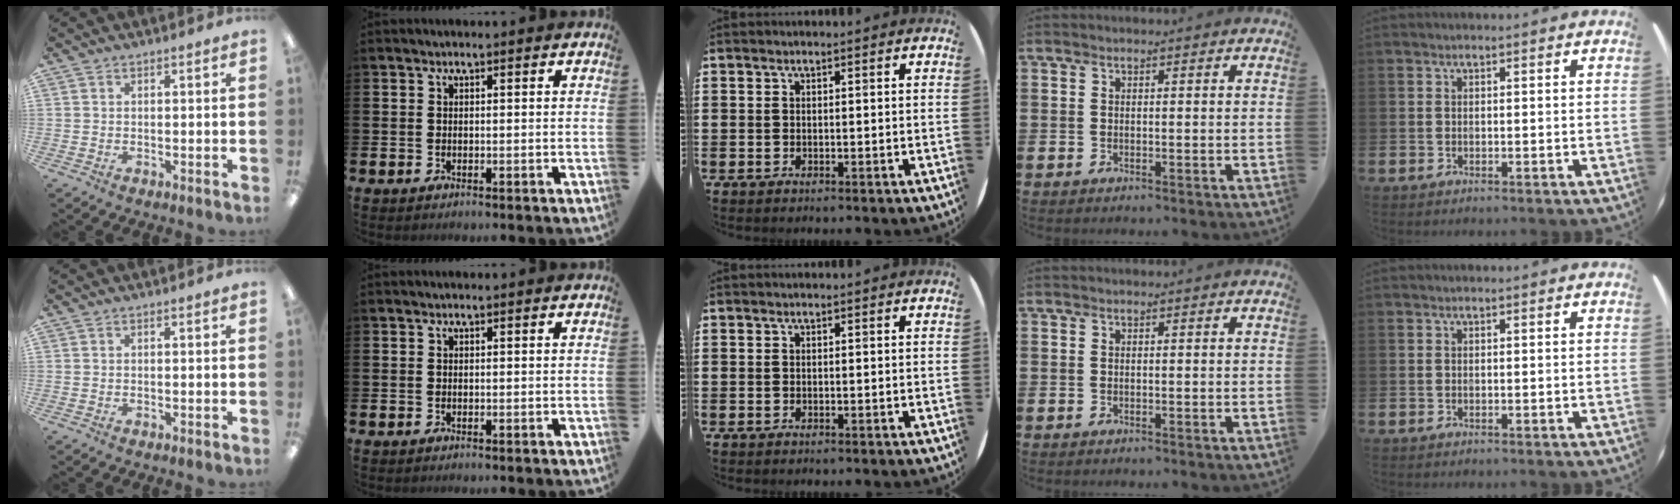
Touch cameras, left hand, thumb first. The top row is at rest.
{}